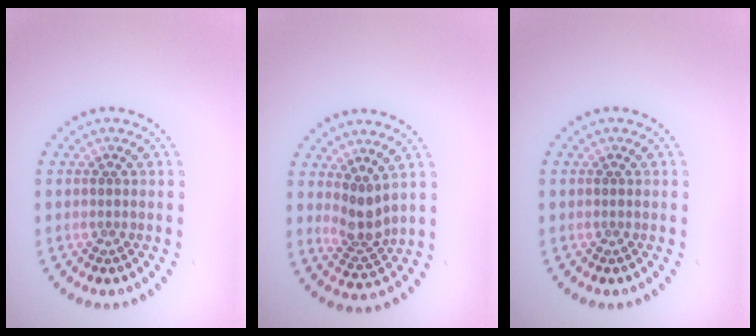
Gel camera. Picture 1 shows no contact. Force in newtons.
{"total": 2.5, "press": 1.9, "slide": 1.7}
{"total": 0.0}